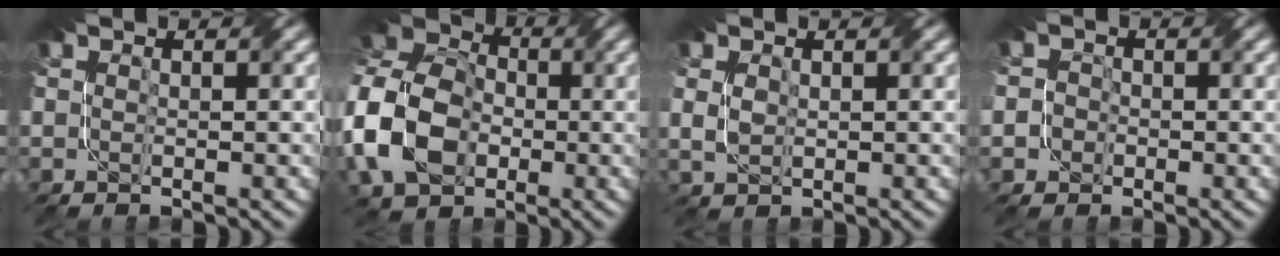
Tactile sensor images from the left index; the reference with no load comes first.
{"total": 11.1, "force": [-2.9, 7.9, 7.3], "torque": [-0.173, 0.011, -0.079]}
{"total": 1.2, "force": [-0.1, 0.7, 1.0], "torque": [-0.027, 0.000, 0.001]}
{"total": 2.1, "force": [-0.6, 1.9, 0.7], "torque": [0.009, 0.014, -0.034]}